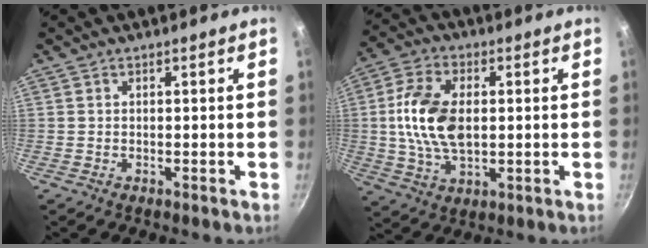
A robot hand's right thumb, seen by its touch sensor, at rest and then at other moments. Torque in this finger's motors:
{"motor_torque": [2.00, 1.87, 1.67, -0.31, 0.15]}